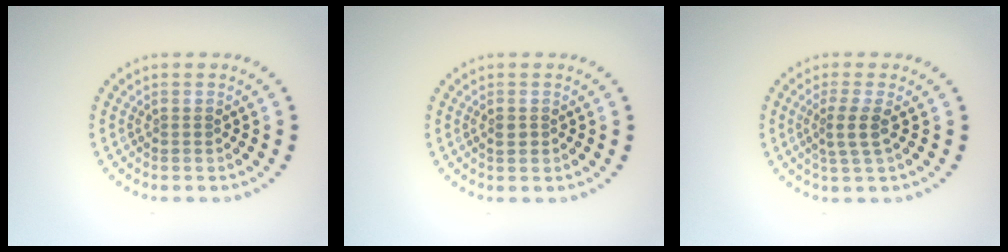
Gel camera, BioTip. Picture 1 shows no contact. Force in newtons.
{"total": 0.9, "press": 0.8, "slide": 0.2}
{"total": 2.3, "press": 1.8, "slide": 1.3}